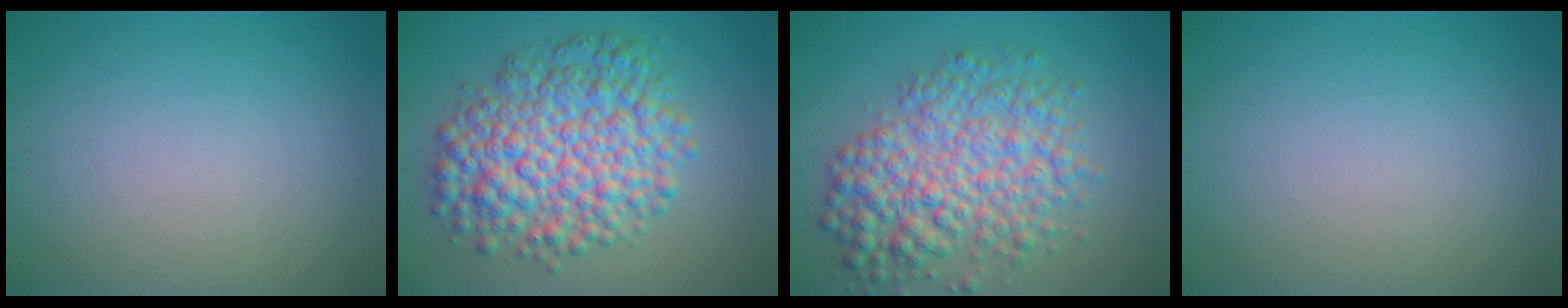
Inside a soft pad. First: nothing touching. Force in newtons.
{"total": 8.8, "press": 8.8, "slide": 0.1}
{"total": 7.4, "press": 7.4, "slide": 0.1}
{"total": 0.0}